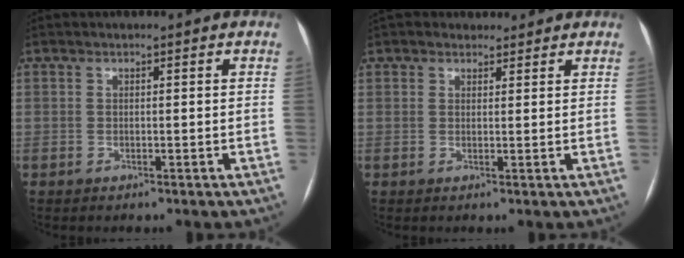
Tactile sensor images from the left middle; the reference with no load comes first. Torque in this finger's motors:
{"motor_torque": [0.94, -1.20, 0.12, 0.02]}